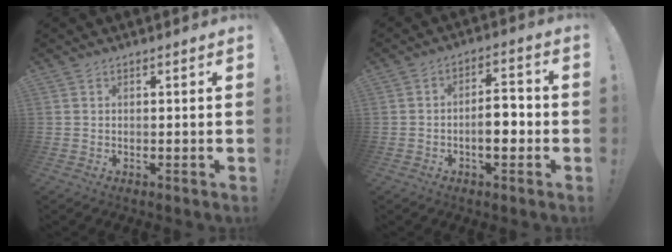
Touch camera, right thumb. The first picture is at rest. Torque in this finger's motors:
{"motor_torque": [1.05, 1.19, 0.45, -0.32, 0.00]}